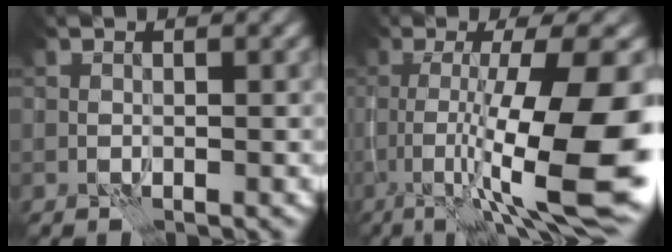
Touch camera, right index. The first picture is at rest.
{"total": 13.1, "force": [-3.3, 2.7, 12.4], "torque": [-0.198, -0.007, -0.045]}